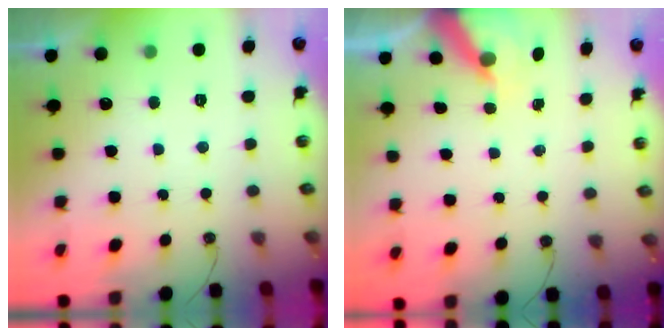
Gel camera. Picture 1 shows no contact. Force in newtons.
{"total": 6.3, "press": 6.2, "slide": 0.7}